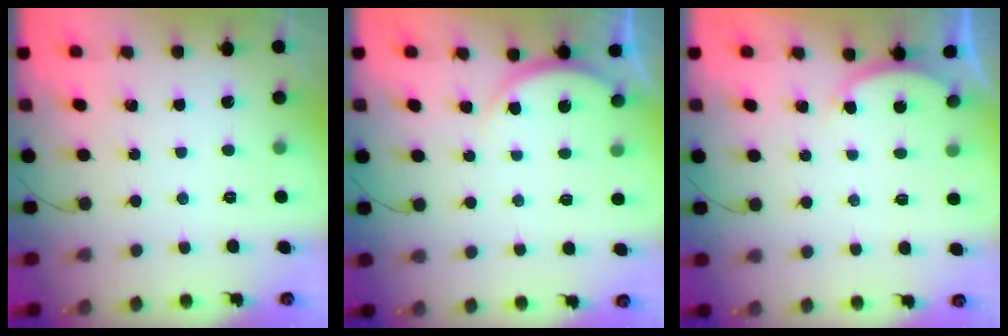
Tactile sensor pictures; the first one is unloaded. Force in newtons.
{"total": 3.5, "press": 3.4, "slide": 0.6}
{"total": 2.2, "press": 2.1, "slide": 0.5}